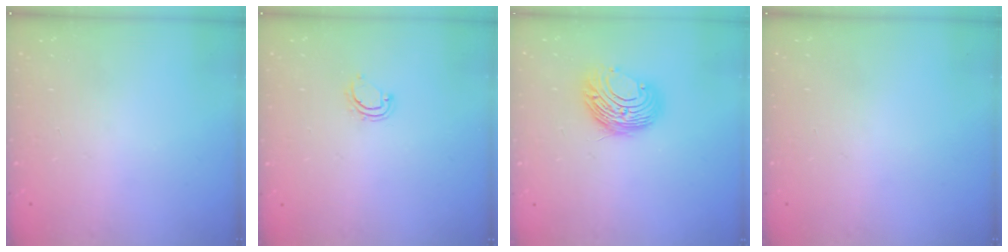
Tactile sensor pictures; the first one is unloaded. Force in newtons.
{"total": 4.2, "press": 4.2, "slide": 0.4}
{"total": 10.6, "press": 10.6, "slide": 0.5}
{"total": 0.0}